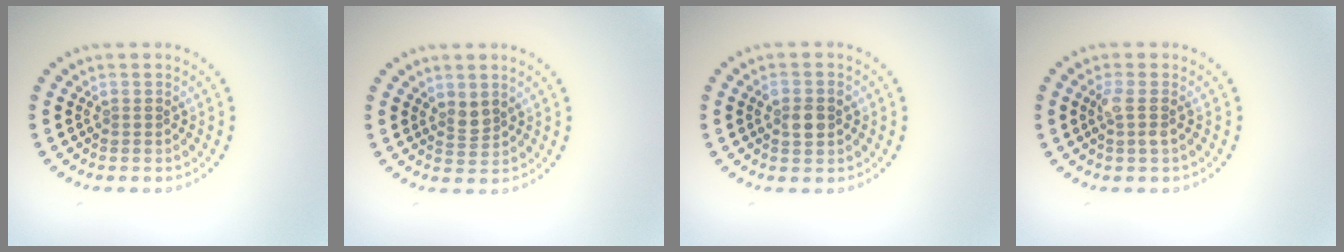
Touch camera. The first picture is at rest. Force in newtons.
{"total": 1.4, "press": 1.0, "slide": 0.9}
{"total": 2.1, "press": 2.0, "slide": 0.3}
{"total": 1.6, "press": 1.4, "slide": 0.8}